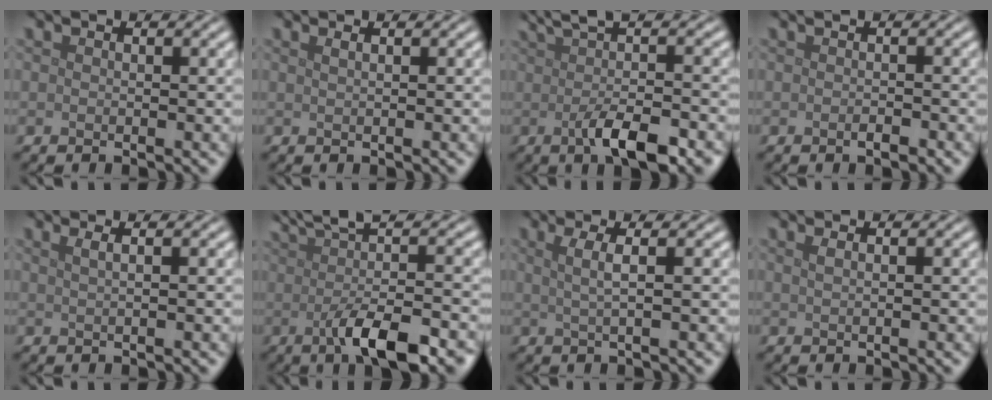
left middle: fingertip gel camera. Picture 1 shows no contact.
{"total": 1.1, "force": [0.6, 0.5, 0.8], "torque": [-0.007, 0.000, 0.002]}
{"total": 7.4, "force": [-0.5, 2.2, 7.0], "torque": [-0.097, 0.003, -0.009]}
{"total": 0.9, "force": [-0.4, 0.2, 0.7], "torque": [-0.012, -0.002, -0.006]}
{"total": 2.7, "force": [1.3, 1.3, 1.9], "torque": [-0.008, 0.008, -0.009]}
{"total": 9.1, "force": [-0.5, 2.8, 8.6], "torque": [-0.115, 0.004, -0.012]}
{"total": 2.5, "force": [0.7, 0.7, 2.3], "torque": [-0.041, 0.002, 0.002]}
{"total": 1.2, "force": [0.5, 0.6, 0.9], "torque": [-0.010, 0.000, 0.002]}